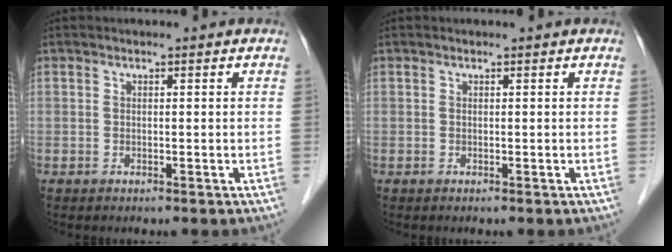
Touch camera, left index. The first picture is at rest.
{"total": 0.0}